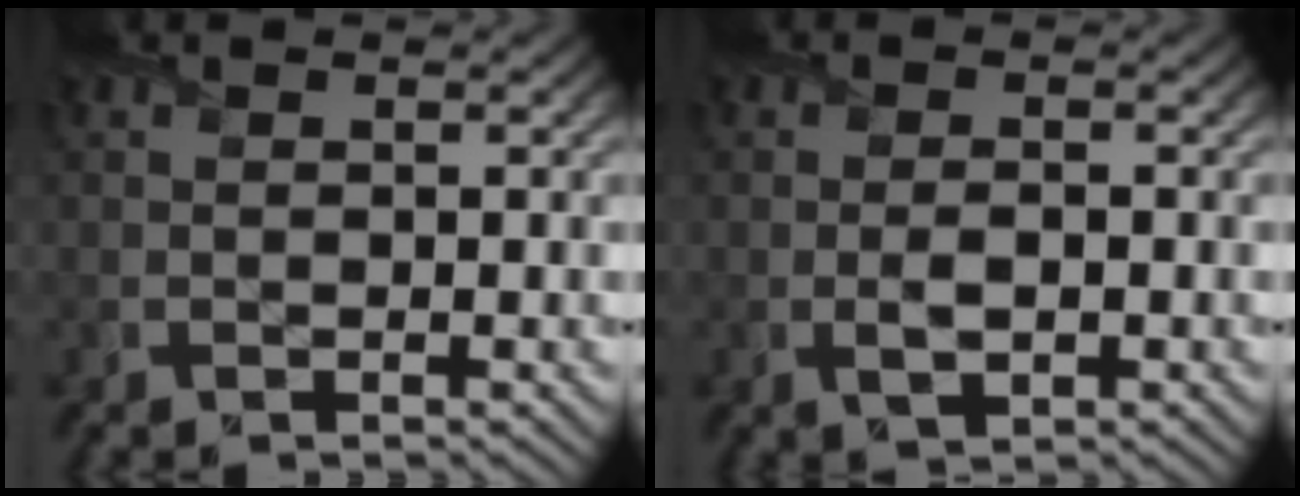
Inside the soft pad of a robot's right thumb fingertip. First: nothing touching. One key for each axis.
{"total": 2.5, "fx": -0.6, "fy": 1.2, "fz": 2.1, "tx": -0.046, "ty": -0.007, "tz": -0.008}